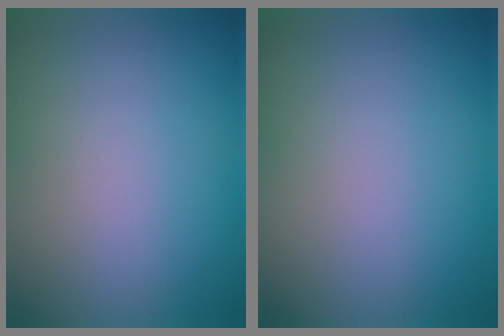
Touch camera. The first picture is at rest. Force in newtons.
{"total": 0.0}